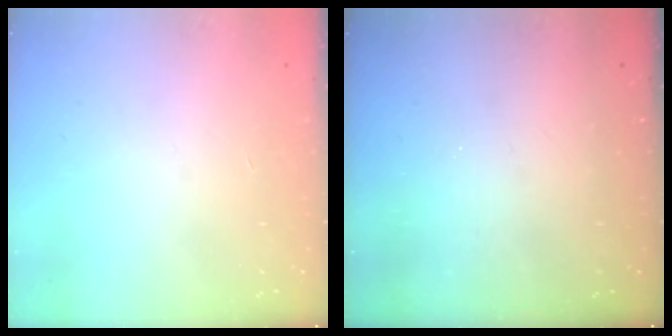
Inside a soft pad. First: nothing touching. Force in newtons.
{"total": 0.0}